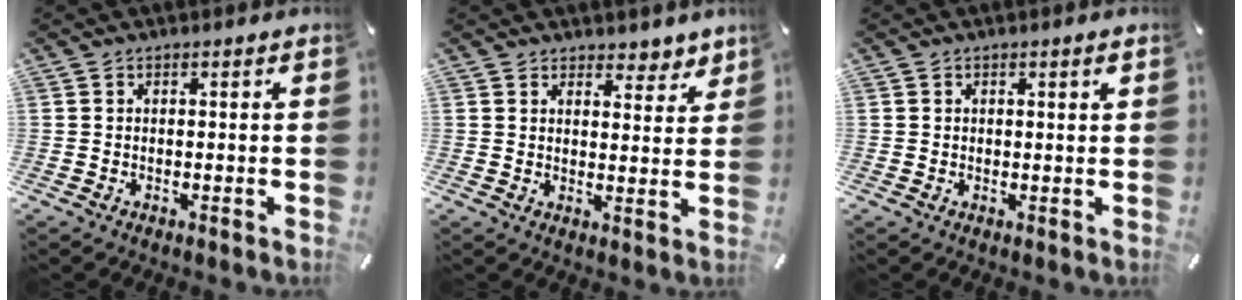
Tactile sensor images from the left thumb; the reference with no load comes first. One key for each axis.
{"total": 4.6, "fx": 3.9, "fy": 2.5, "fz": 0.1, "tx": 0.015, "ty": -0.031, "tz": 0.067}
{"total": 0.9, "fx": 0.4, "fy": 0.5, "fz": 0.6, "tx": -0.011, "ty": 0.005, "tz": 0.006}